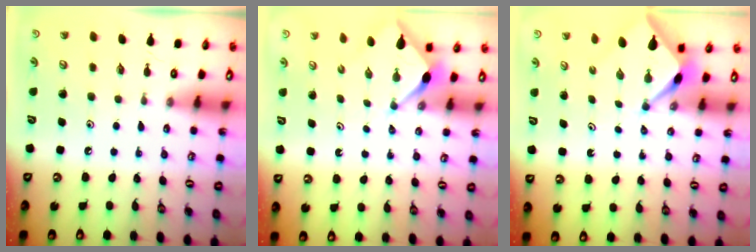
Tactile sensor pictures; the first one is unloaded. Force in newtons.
{"total": 2.6, "press": 2.6, "slide": 0.3}
{"total": 2.6, "press": 2.6, "slide": 0.3}